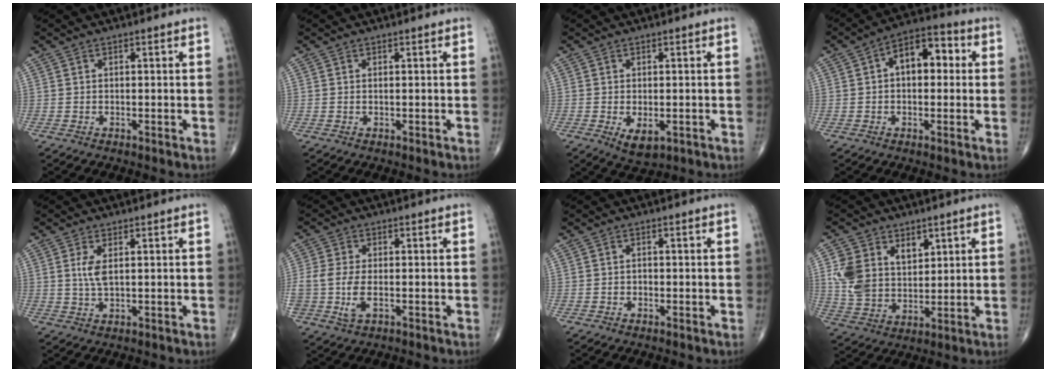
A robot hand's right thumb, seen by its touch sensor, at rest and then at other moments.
{"total": 0.0}
{"total": 4.5, "force": [-1.2, 2.3, 3.6], "torque": [-0.056, -0.009, -0.011]}
{"total": 9.7, "force": [1.3, 5.8, 7.7], "torque": [-0.093, 0.031, 0.010]}
{"total": 3.4, "force": [0.8, 1.2, 3.1], "torque": [-0.072, -0.003, 0.020]}
{"total": 7.0, "force": [-1.7, 3.7, 5.7], "torque": [-0.140, -0.004, -0.031]}
{"total": 0.7, "force": [-0.3, 0.6, 0.4], "torque": [-0.001, 0.004, -0.005]}
{"total": 11.2, "force": [3.8, 8.1, 6.6], "torque": [-0.104, -0.018, 0.082]}